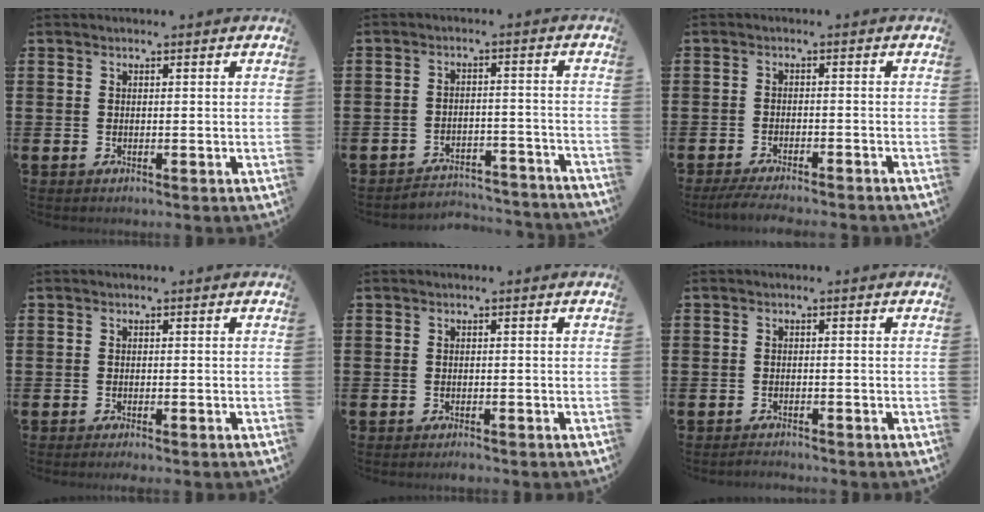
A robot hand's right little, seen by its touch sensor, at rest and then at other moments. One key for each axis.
{"total": 3.7, "fx": -3.7, "fy": 0.4, "fz": 0.2, "tx": -0.008, "ty": 0.007, "tz": -0.079}
{"total": 2.5, "fx": -2.3, "fy": -0.1, "fz": 1.0, "tx": -0.021, "ty": -0.001, "tz": -0.046}
{"total": 0.6, "fx": -0.4, "fy": 0.0, "fz": 0.4, "tx": -0.007, "ty": -0.002, "tz": -0.009}
{"total": 0.7, "fx": -0.6, "fy": 0.0, "fz": 0.2, "tx": -0.006, "ty": -0.004, "tz": -0.012}
{"total": 0.9, "fx": -0.9, "fy": 0.0, "fz": 0.0, "tx": -0.002, "ty": 0.001, "tz": -0.020}